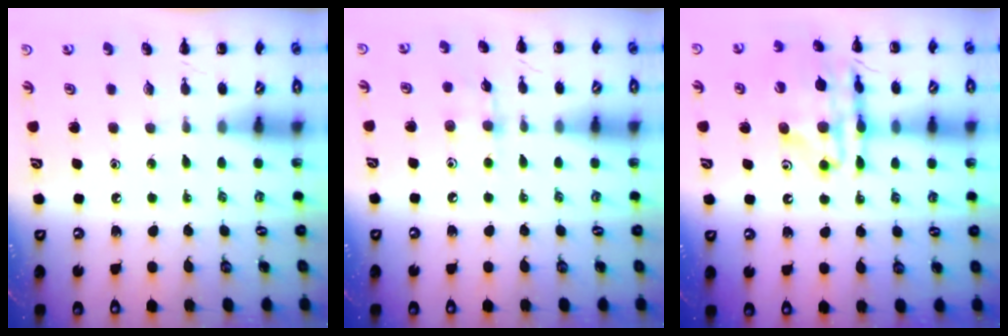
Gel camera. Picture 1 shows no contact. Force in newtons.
{"total": 4.0, "press": 3.7, "slide": 1.4}
{"total": 17.1, "press": 16.8, "slide": 3.4}